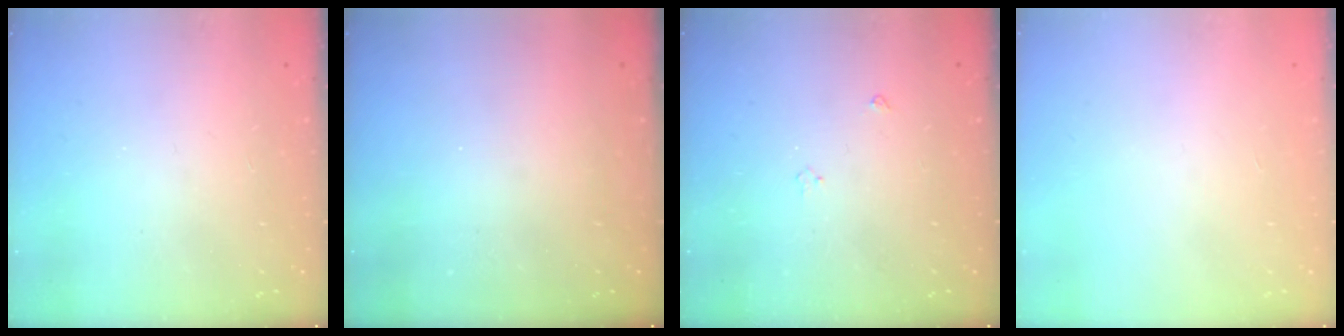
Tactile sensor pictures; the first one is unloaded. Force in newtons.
{"total": 0.0}
{"total": 3.0, "press": 2.9, "slide": 0.5}
{"total": 0.0}